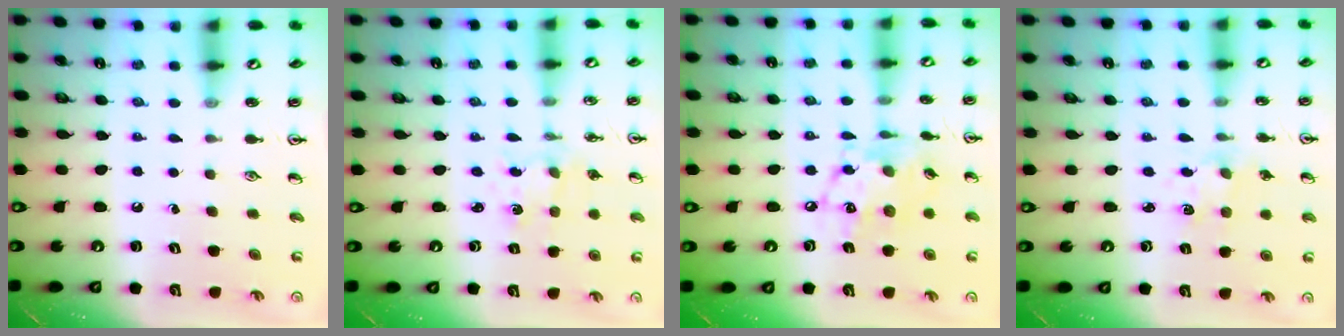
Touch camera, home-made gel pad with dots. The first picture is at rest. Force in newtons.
{"total": 1.5, "press": 1.5, "slide": 0.3}
{"total": 13.5, "press": 13.5, "slide": 0.8}
{"total": 2.1, "press": 2.1, "slide": 0.3}